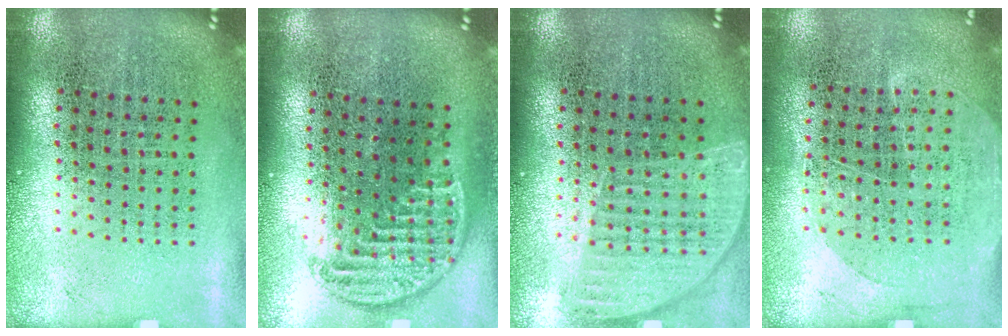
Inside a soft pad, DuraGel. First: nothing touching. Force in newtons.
{"total": 1.2, "press": 1.1, "slide": 0.5}
{"total": 0.9, "press": 0.9, "slide": 0.2}
{"total": 1.3, "press": 1.1, "slide": 0.7}